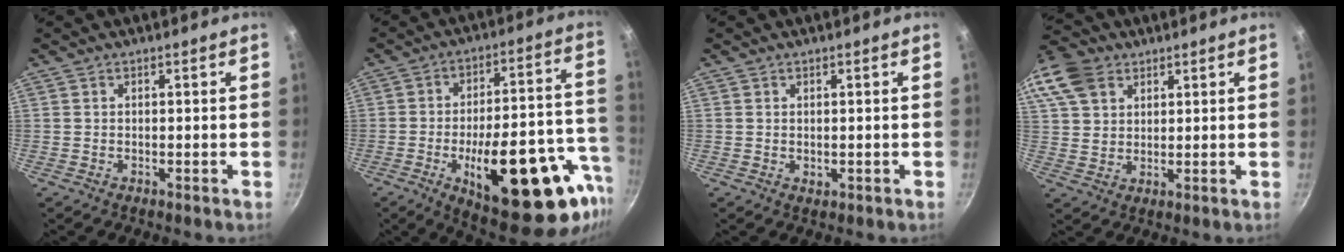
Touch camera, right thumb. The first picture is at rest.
{"total": 27.7, "force": [-9.8, 10.9, 23.5], "torque": [-0.292, 0.031, -0.127]}
{"total": 0.8, "force": [0.1, 0.5, 0.5], "torque": [-0.006, -0.003, 0.002]}
{"total": 14.9, "force": [7.4, 10.8, 7.2], "torque": [-0.160, 0.009, 0.139]}